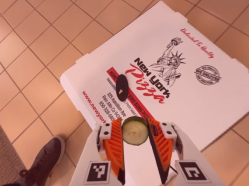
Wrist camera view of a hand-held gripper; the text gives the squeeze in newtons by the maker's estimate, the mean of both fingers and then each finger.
{"total": 7.3, "left": 7.3, "right": 7.2}